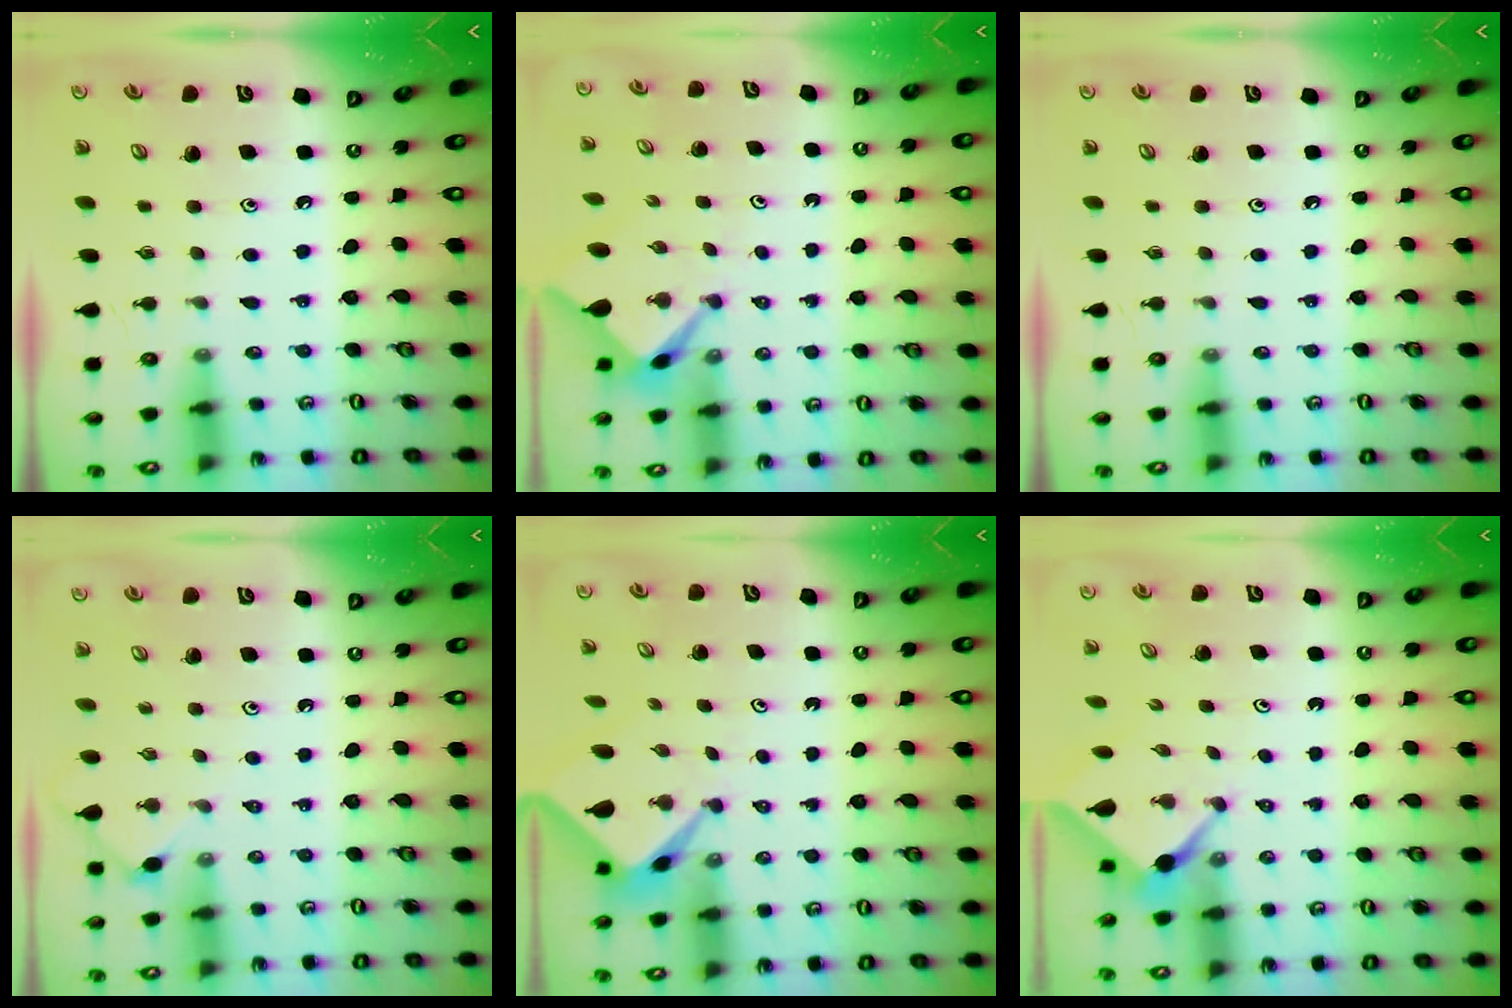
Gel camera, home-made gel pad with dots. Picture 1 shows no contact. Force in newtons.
{"total": 2.8, "press": 2.8, "slide": 0.3}
{"total": 0.0}
{"total": 2.6, "press": 2.6, "slide": 0.5}
{"total": 2.1, "press": 2.1, "slide": 0.3}
{"total": 2.4, "press": 2.4, "slide": 0.2}